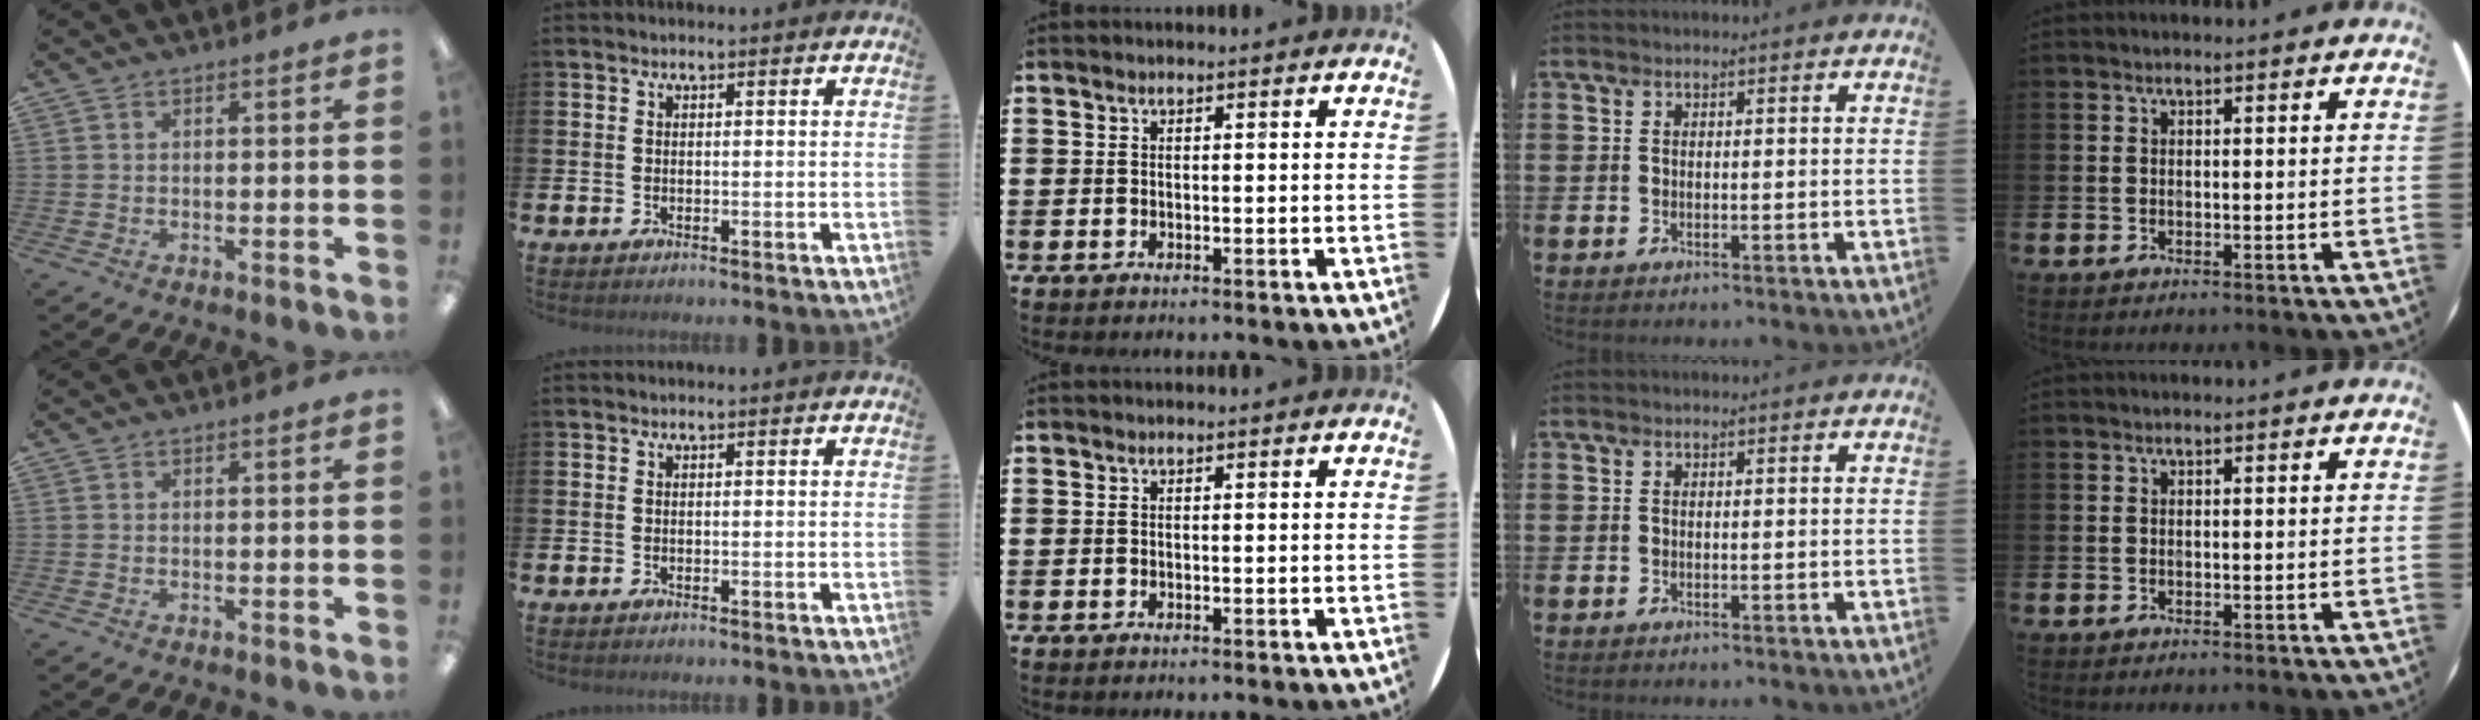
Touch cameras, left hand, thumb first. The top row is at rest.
{}